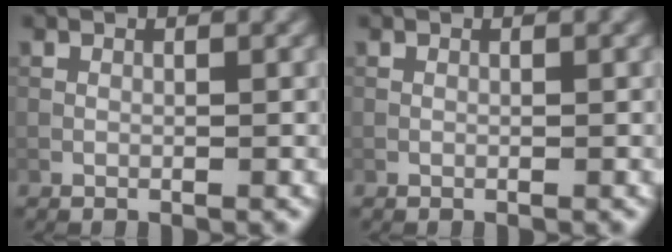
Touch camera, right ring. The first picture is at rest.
{"total": 0.0}